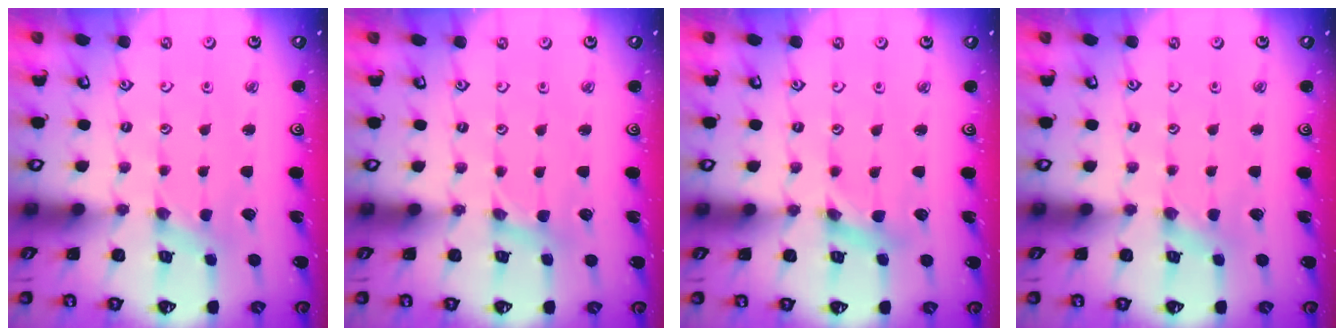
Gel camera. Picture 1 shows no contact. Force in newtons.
{"total": 1.5, "press": 1.5, "slide": 0.3}
{"total": 3.0, "press": 3.0, "slide": 0.3}
{"total": 0.9, "press": 0.9, "slide": 0.3}